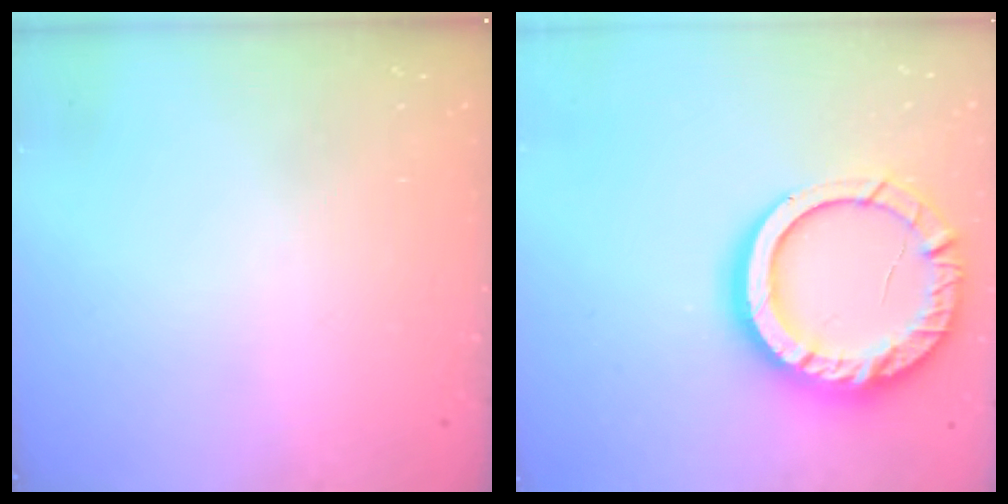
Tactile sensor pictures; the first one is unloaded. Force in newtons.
{"total": 19.7, "press": 19.6, "slide": 1.7}